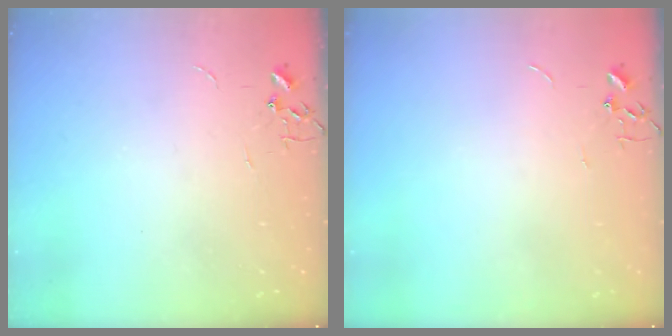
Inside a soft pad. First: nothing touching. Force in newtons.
{"total": 0.0}